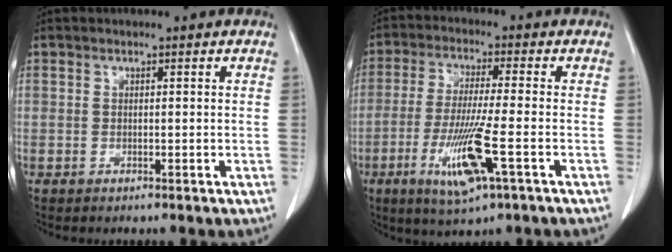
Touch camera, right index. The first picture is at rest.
{"total": 10.5, "force": [-3.9, 0.3, 9.7], "torque": [-0.194, -0.022, -0.072]}